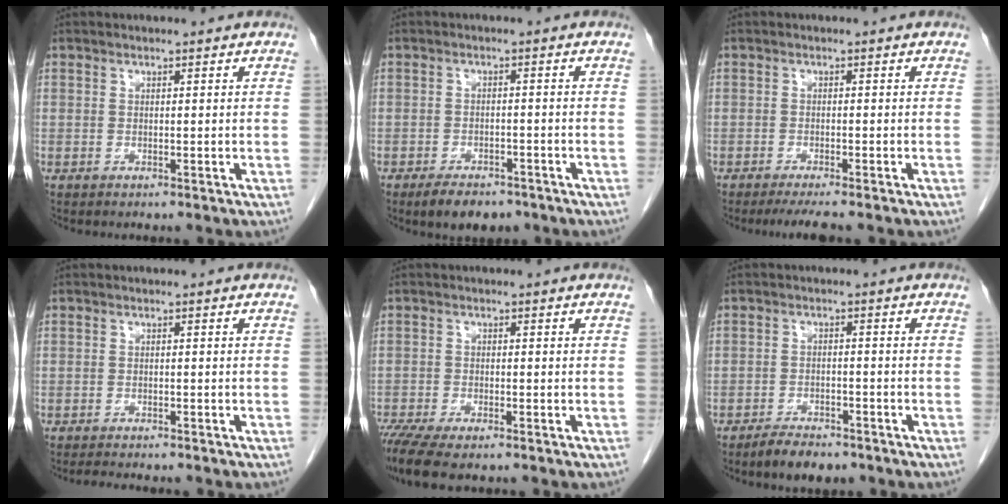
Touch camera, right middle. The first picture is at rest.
{"total": 5.4, "force": [-4.1, 2.5, 2.5], "torque": [-0.042, -0.004, -0.059]}
{"total": 3.8, "force": [-3.1, -0.1, 2.2], "torque": [-0.035, -0.009, -0.049]}
{"total": 4.6, "force": [-4.0, 0.8, 2.0], "torque": [-0.028, -0.007, -0.053]}
{"total": 7.8, "force": [-6.1, 1.8, 4.4], "torque": [-0.075, -0.014, -0.100]}
{"total": 4.7, "force": [-3.9, 1.7, 2.1], "torque": [-0.040, -0.003, -0.061]}